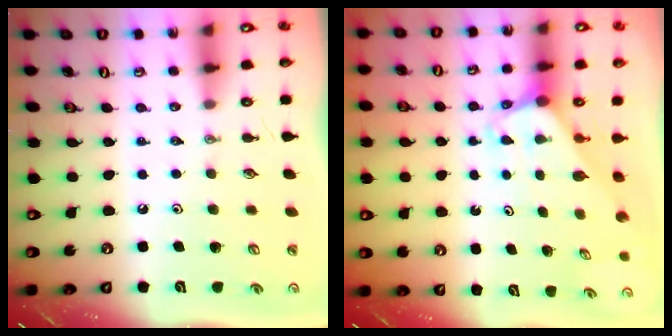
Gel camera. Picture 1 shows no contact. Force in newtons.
{"total": 2.2, "press": 2.2, "slide": 0.2}